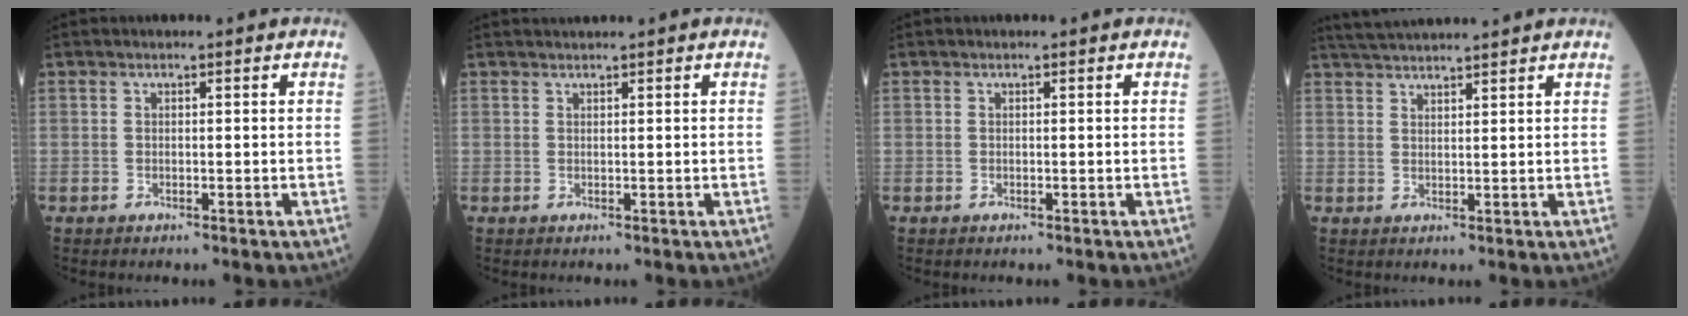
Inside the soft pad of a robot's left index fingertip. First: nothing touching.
{"total": 1.1, "force": [1.0, -0.4, 0.2], "torque": [-0.005, 0.010, 0.026]}
{"total": 0.0}
{"total": 8.4, "force": [7.8, -0.5, 3.0], "torque": [-0.055, 0.034, 0.121]}